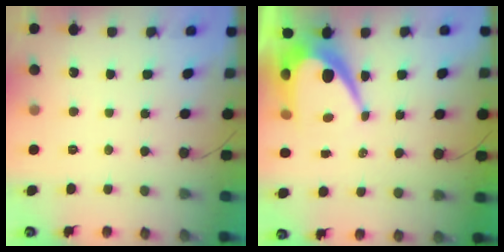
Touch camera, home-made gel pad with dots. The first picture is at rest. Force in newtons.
{"total": 11.0, "press": 11.0, "slide": 0.8}